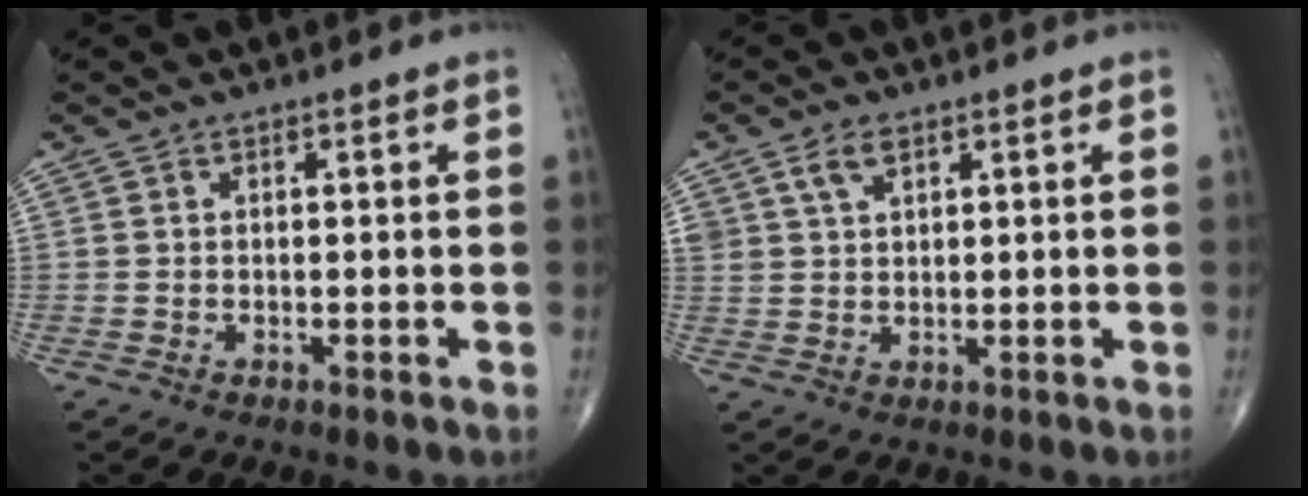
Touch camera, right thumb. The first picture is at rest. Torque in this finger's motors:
{"motor_torque": [0.09, 0.03, 0.45, 0.39, 0.19]}